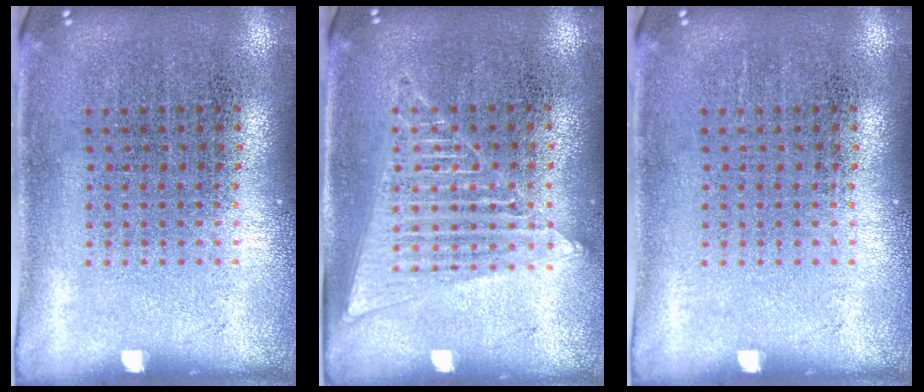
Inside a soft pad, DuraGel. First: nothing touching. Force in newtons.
{"total": 1.4, "press": 1.4, "slide": 0.3}
{"total": 0.0}